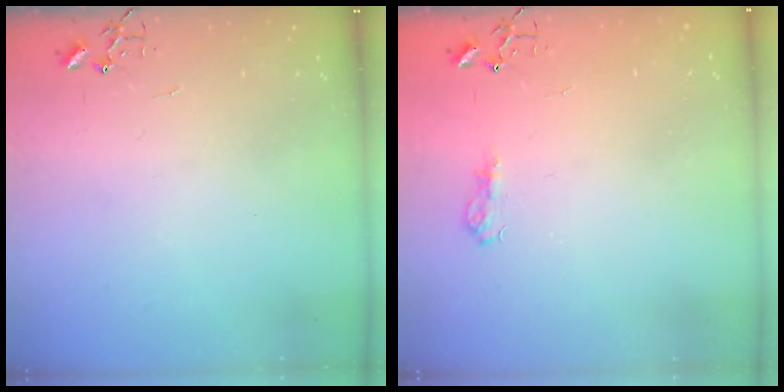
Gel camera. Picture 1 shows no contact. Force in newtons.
{"total": 7.9, "press": 7.8, "slide": 0.8}